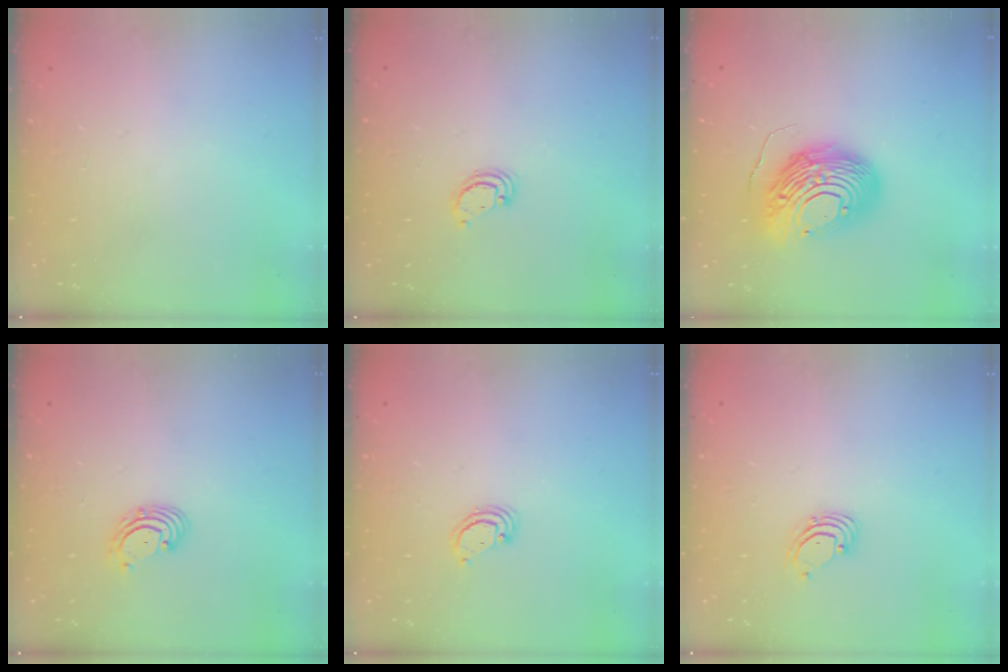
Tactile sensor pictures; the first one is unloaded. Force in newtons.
{"total": 2.6, "press": 2.6, "slide": 0.2}
{"total": 16.2, "press": 16.2, "slide": 1.3}
{"total": 2.9, "press": 2.9, "slide": 0.3}
{"total": 2.3, "press": 2.3, "slide": 0.2}
{"total": 1.6, "press": 1.6, "slide": 0.1}